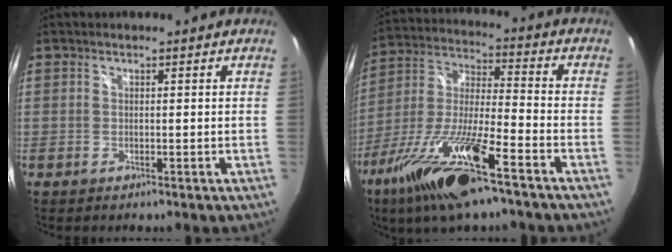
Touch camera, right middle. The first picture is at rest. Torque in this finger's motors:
{"motor_torque": [1.78, -0.36, 1.05, 0.21]}